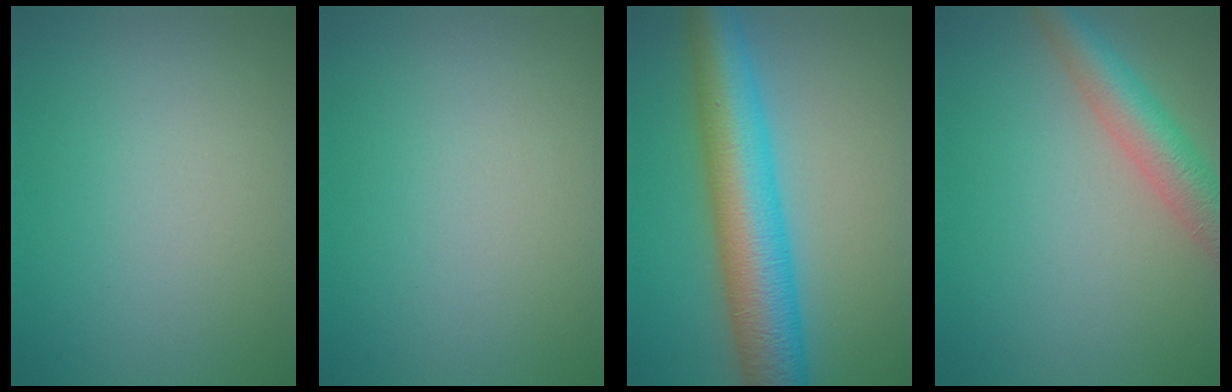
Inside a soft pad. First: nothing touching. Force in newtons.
{"total": 0.0}
{"total": 9.6, "press": 9.6, "slide": 0.2}
{"total": 5.0, "press": 5.0, "slide": 0.2}